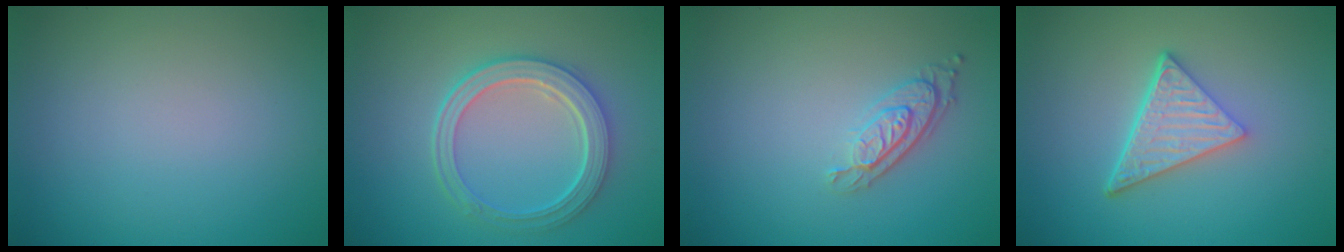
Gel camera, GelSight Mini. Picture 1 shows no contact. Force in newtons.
{"total": 4.9, "press": 4.0, "slide": 2.9}
{"total": 2.9, "press": 2.2, "slide": 1.9}
{"total": 4.8, "press": 3.3, "slide": 3.4}